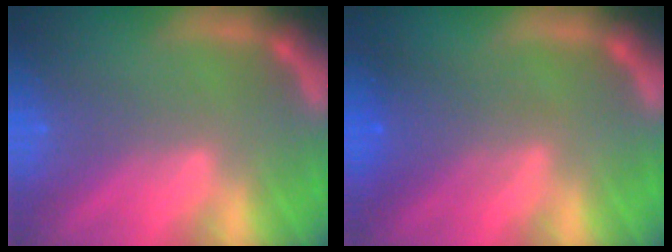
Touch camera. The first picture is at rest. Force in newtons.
{"total": 3.4}